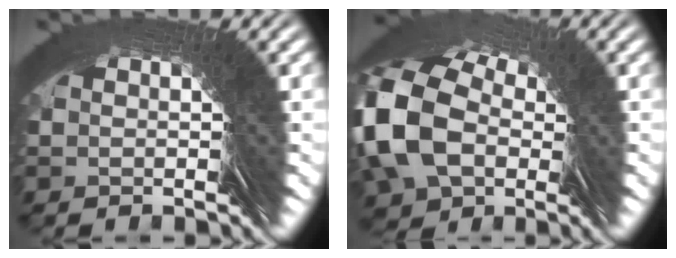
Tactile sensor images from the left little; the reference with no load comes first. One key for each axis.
{"total": 9.2, "fx": 2.1, "fy": 7.4, "fz": 5.1, "tx": -0.084, "ty": 0.010, "tz": 0.017}